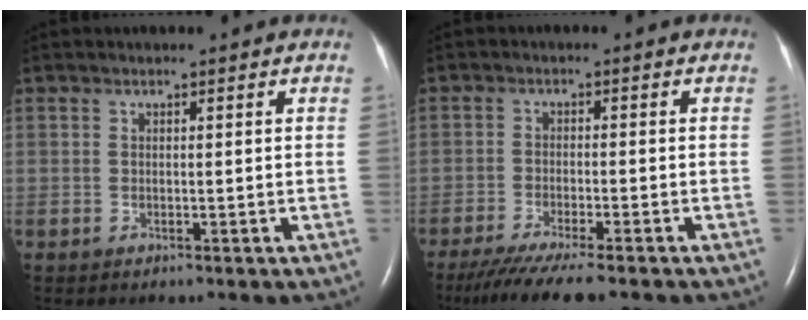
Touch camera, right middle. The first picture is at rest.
{"total": 9.7, "force": [-7.9, 0.5, 5.6], "torque": [-0.090, -0.025, -0.126]}